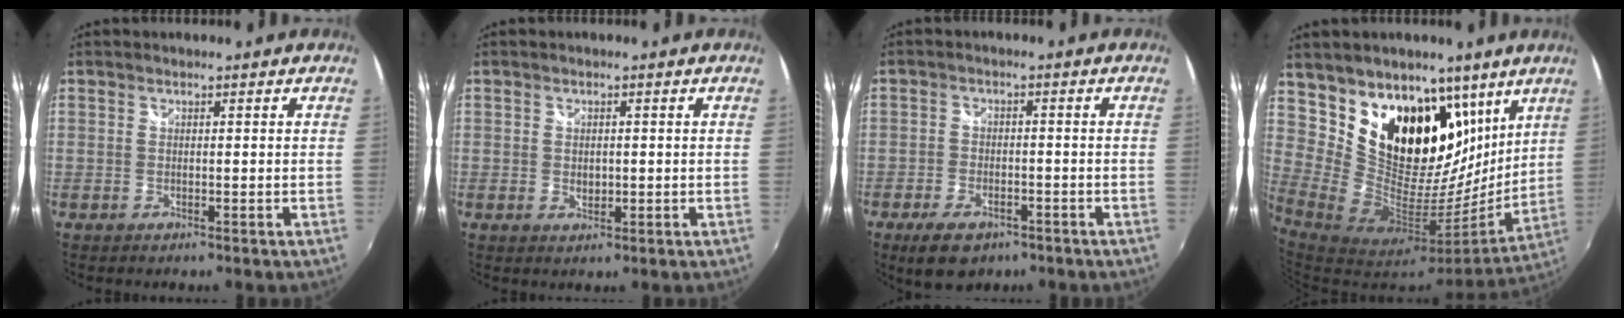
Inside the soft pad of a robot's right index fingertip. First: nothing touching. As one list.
[{"total": 2.2, "force": [-0.2, 1.6, 1.5], "torque": [-0.024, 0.000, -0.002]}, {"total": 7.9, "force": [-5.3, 4.2, 4.2], "torque": [-0.103, -0.007, -0.083]}, {"total": 23.4, "force": [14.6, 14.9, 10.5], "torque": [-0.201, -0.016, 0.266]}]